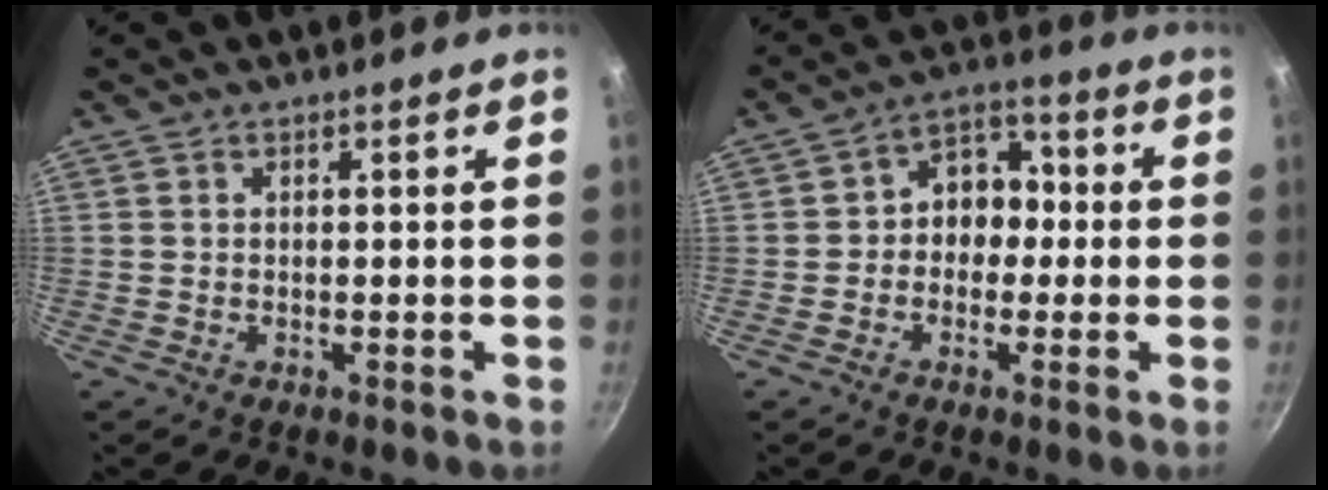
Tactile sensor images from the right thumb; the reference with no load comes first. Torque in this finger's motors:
{"motor_torque": [-0.34, 0.50, -0.21, 0.26, 0.10]}